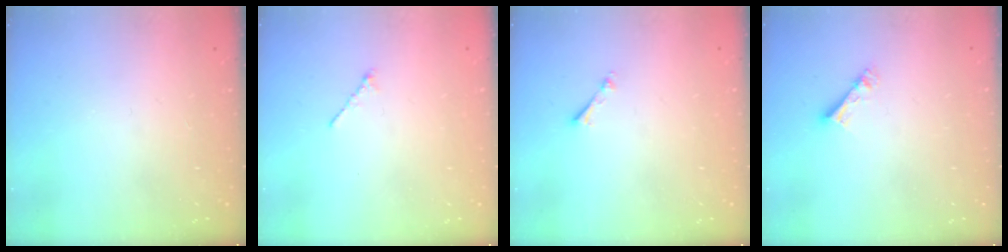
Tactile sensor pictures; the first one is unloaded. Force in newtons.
{"total": 0.8, "press": 0.7, "slide": 0.4}
{"total": 0.6, "press": 0.6, "slide": 0.2}
{"total": 4.6, "press": 4.6, "slide": 0.4}